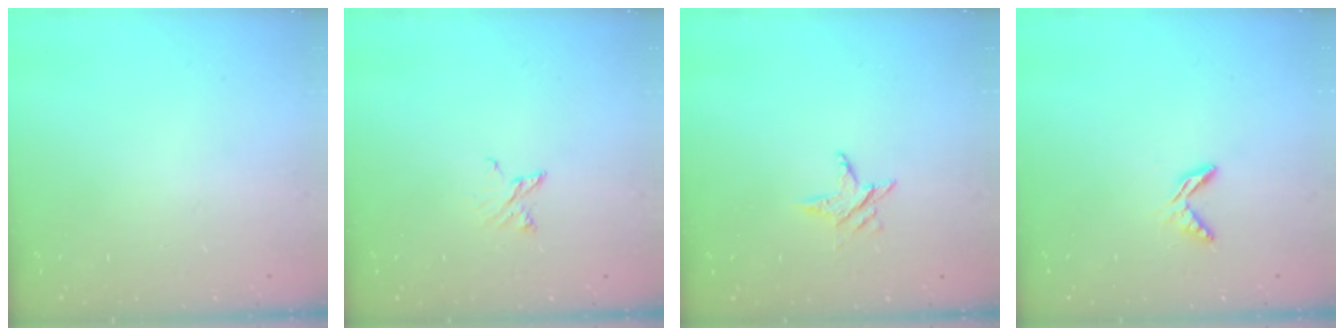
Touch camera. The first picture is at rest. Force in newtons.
{"total": 3.2, "press": 3.2, "slide": 0.4}
{"total": 4.4, "press": 4.3, "slide": 0.5}
{"total": 4.6, "press": 4.6, "slide": 0.4}